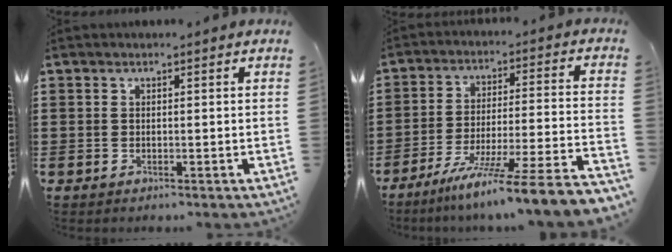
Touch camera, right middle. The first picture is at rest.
{"total": 9.5, "force": [-7.7, -1.7, 5.4], "torque": [-0.089, -0.016, -0.156]}